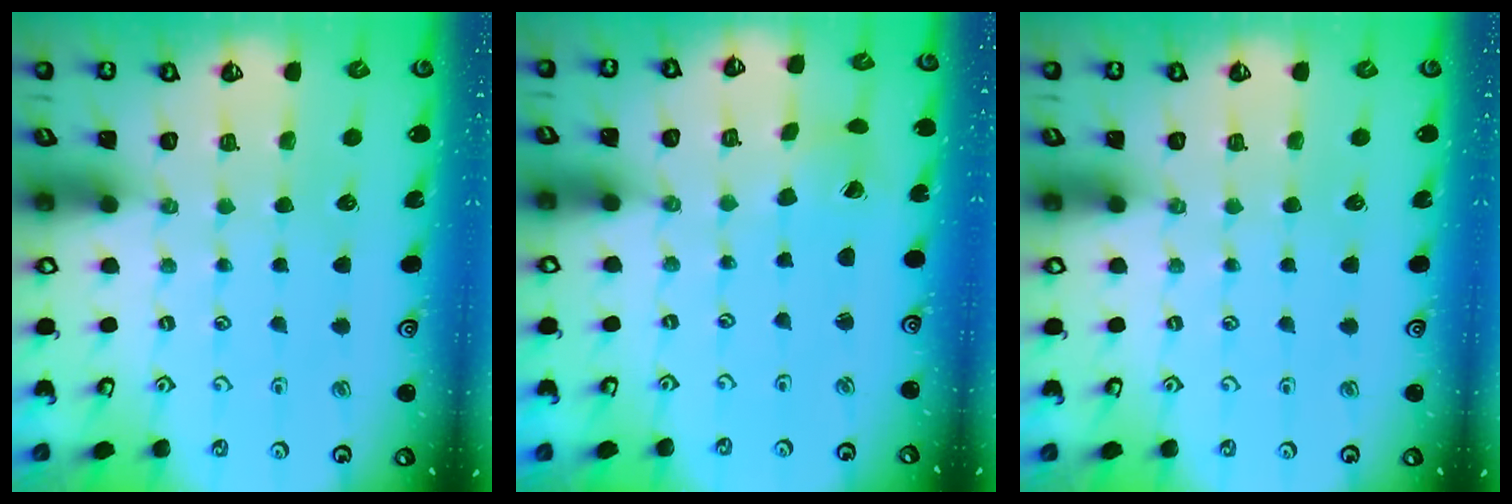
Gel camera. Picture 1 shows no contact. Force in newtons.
{"total": 1.1, "press": 1.0, "slide": 0.1}
{"total": 0.0}